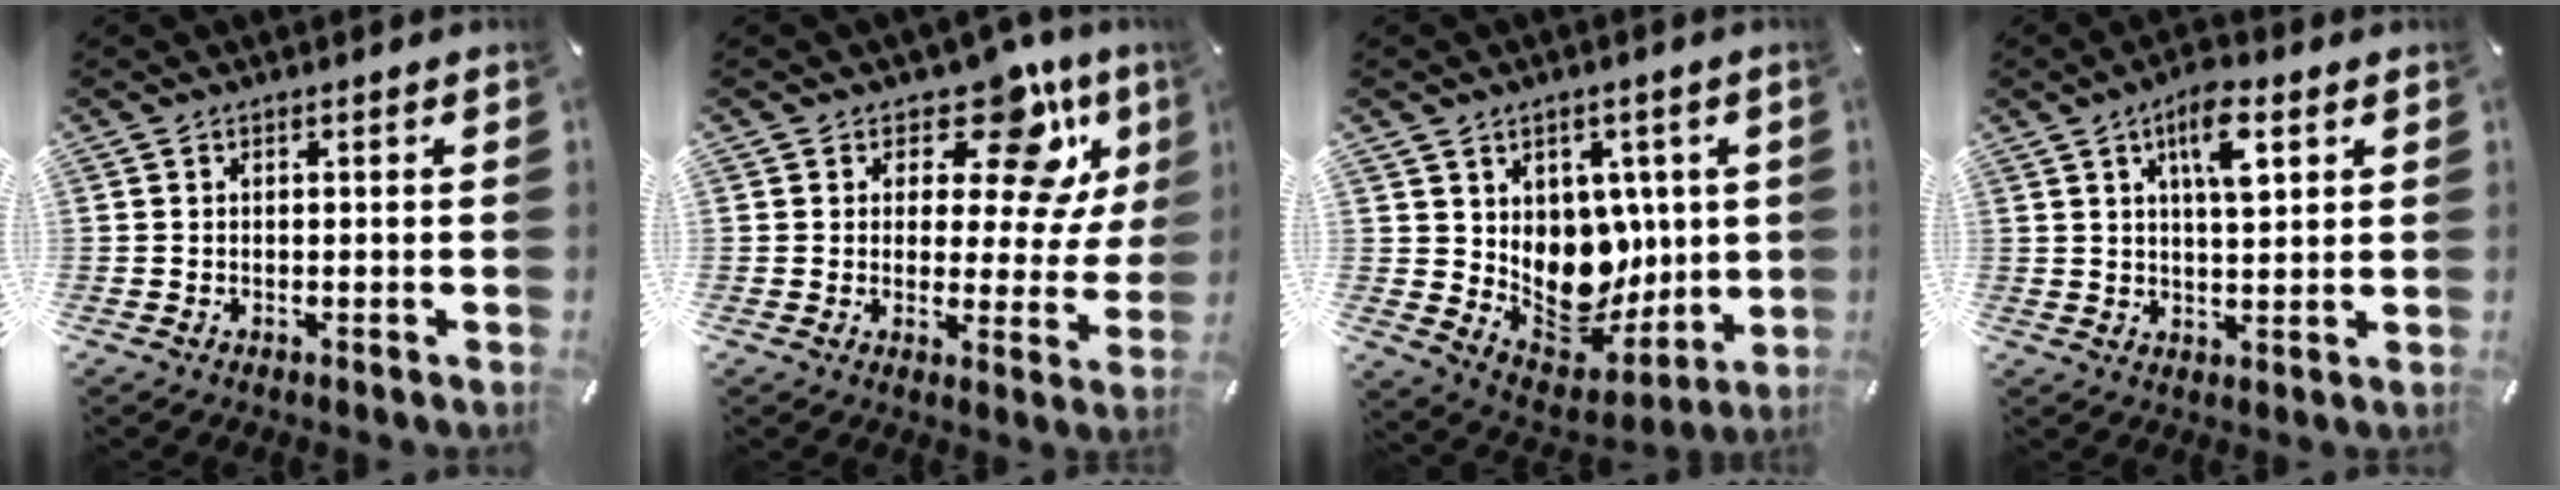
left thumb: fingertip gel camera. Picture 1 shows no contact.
{"total": 14.2, "force": [7.9, 6.9, 9.6], "torque": [-0.131, -0.050, 0.131]}
{"total": 13.6, "force": [3.1, 11.8, 6.1], "torque": [-0.077, -0.053, 0.078]}
{"total": 8.6, "force": [4.0, 3.3, 6.9], "torque": [-0.104, -0.009, 0.061]}